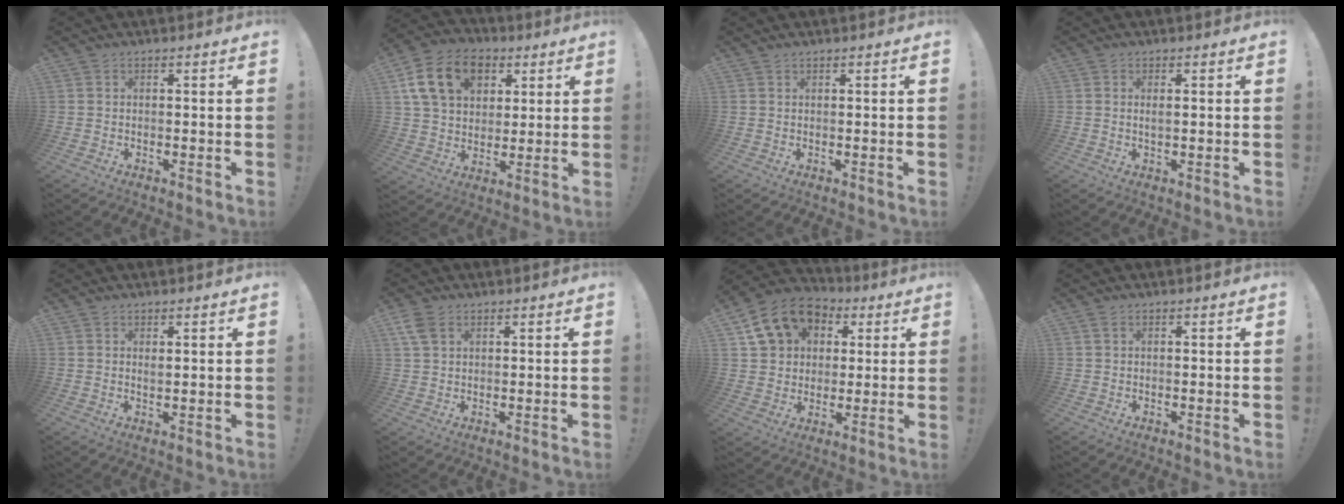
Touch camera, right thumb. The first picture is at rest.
{"total": 17.3, "force": [7.0, 12.4, 9.7], "torque": [-0.153, -0.017, 0.135]}
{"total": 0.6, "force": [0.5, -0.1, 0.3], "torque": [-0.002, -0.001, 0.009]}
{"total": 1.4, "force": [0.3, 0.2, 1.4], "torque": [-0.024, 0.000, 0.003]}
{"total": 1.1, "force": [0.7, 0.7, 0.4], "torque": [0.000, -0.002, 0.012]}
{"total": 4.7, "force": [2.3, 2.9, 2.9], "torque": [-0.058, -0.001, 0.049]}
{"total": 14.3, "force": [6.3, 11.1, 6.4], "torque": [-0.096, -0.022, 0.122]}
{"total": 0.8, "force": [0.3, 0.3, 0.7], "torque": [-0.013, 0.001, 0.006]}